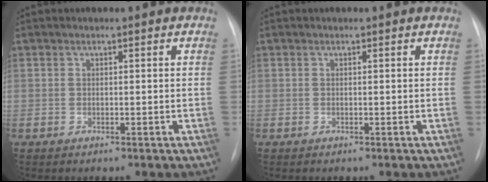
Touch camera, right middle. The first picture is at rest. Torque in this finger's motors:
{"motor_torque": [0.11, -0.24, 0.04, 0.00]}